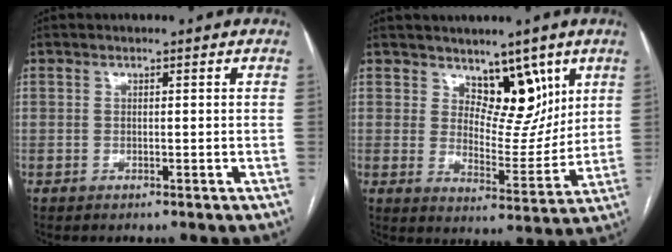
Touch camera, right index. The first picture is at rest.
{"total": 8.4, "force": [5.3, 4.6, 4.6], "torque": [-0.055, -0.008, 0.093]}